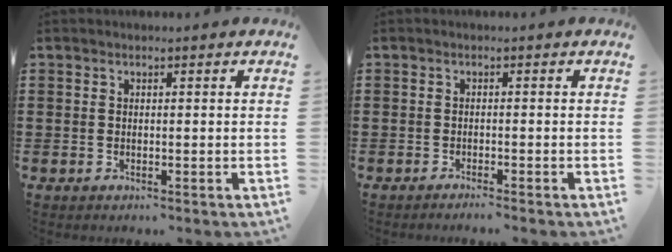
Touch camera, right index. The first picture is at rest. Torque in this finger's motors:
{"motor_torque": [1.08, 1.06, -0.14, 0.00]}